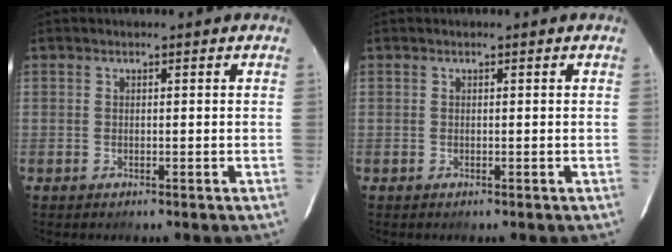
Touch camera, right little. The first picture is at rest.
{"total": 0.0}